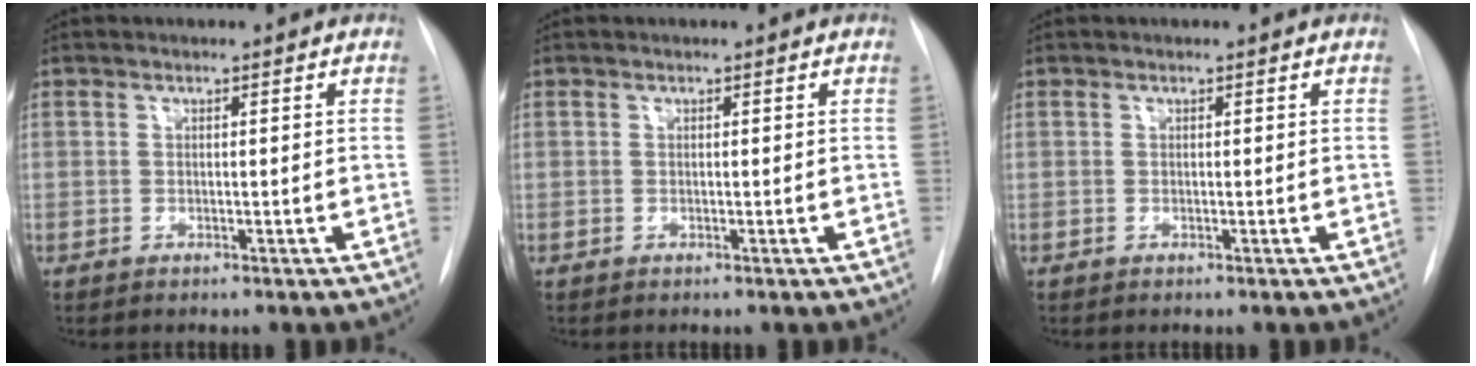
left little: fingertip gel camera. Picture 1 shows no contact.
{"total": 0.0}
{"total": 0.0}